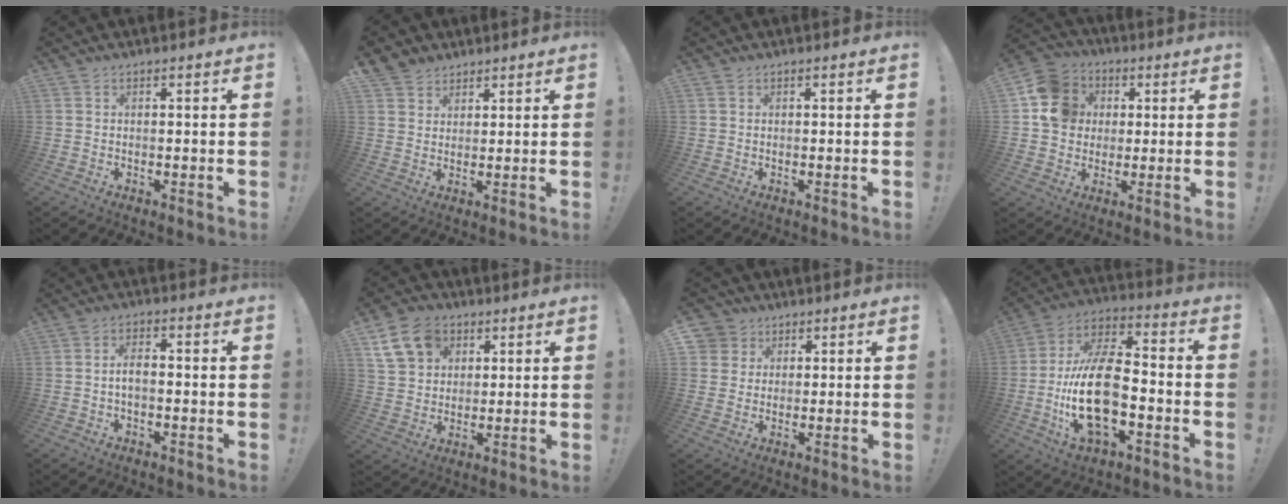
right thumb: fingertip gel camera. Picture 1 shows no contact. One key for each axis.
{"total": 4.9, "fx": 3.6, "fy": 3.3, "fz": 0.3, "tx": -0.007, "ty": -0.023, "tz": 0.070}
{"total": 0.0}
{"total": 13.2, "fx": 2.2, "fy": 11.8, "fz": 5.3, "tx": -0.062, "ty": 0.010, "tz": 0.050}
{"total": 3.8, "fx": -0.4, "fy": 1.6, "fz": 3.4, "tx": -0.067, "ty": 0.006, "tz": -0.008}
{"total": 12.7, "fx": 6.0, "fy": 9.8, "fz": 5.3, "tx": -0.085, "ty": -0.024, "tz": 0.122}
{"total": 5.2, "fx": 2.4, "fy": 4.6, "fz": 0.5, "tx": -0.004, "ty": -0.015, "tz": 0.046}
{"total": 20.2, "fx": -4.5, "fy": 10.2, "fz": 16.9, "tx": -0.334, "ty": 0.018, "tz": -0.077}